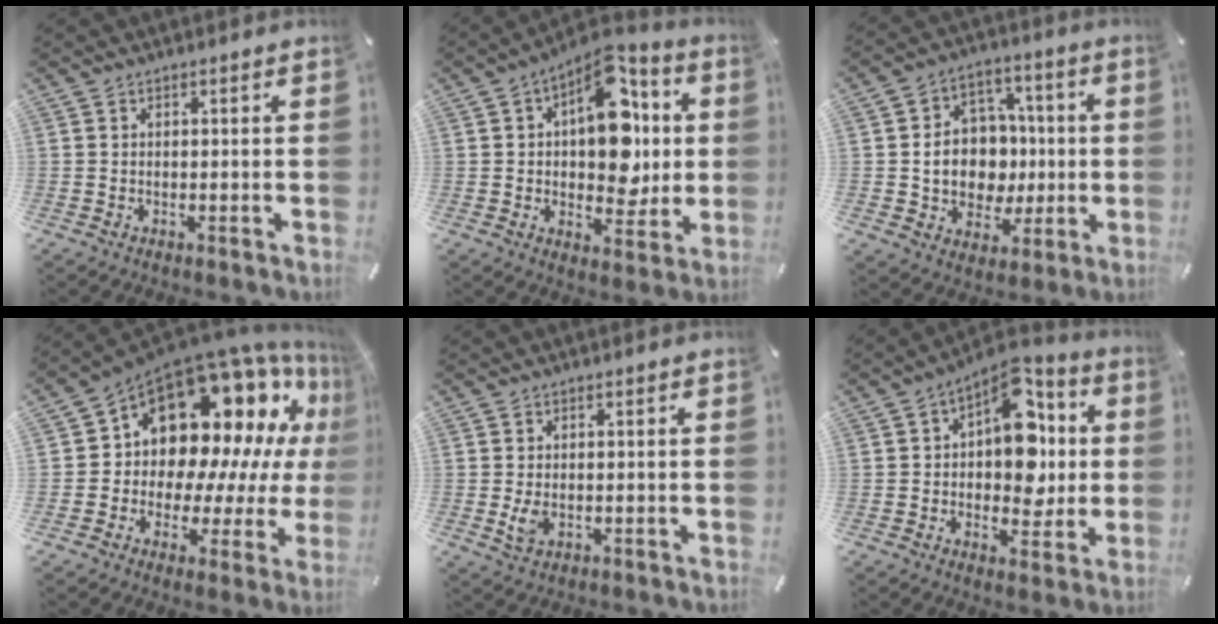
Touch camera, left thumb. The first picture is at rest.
{"total": 16.7, "force": [4.6, 10.6, 12.1], "torque": [-0.155, -0.032, 0.083]}
{"total": 12.6, "force": [-0.3, 11.2, 5.7], "torque": [-0.094, 0.011, 0.010]}
{"total": 18.3, "force": [10.7, 11.2, 9.8], "torque": [-0.139, -0.112, 0.196]}
{"total": 3.3, "force": [-0.3, 2.2, 2.4], "torque": [-0.047, -0.006, -0.008]}
{"total": 15.2, "force": [3.9, 10.1, 10.7], "torque": [-0.135, -0.032, 0.072]}